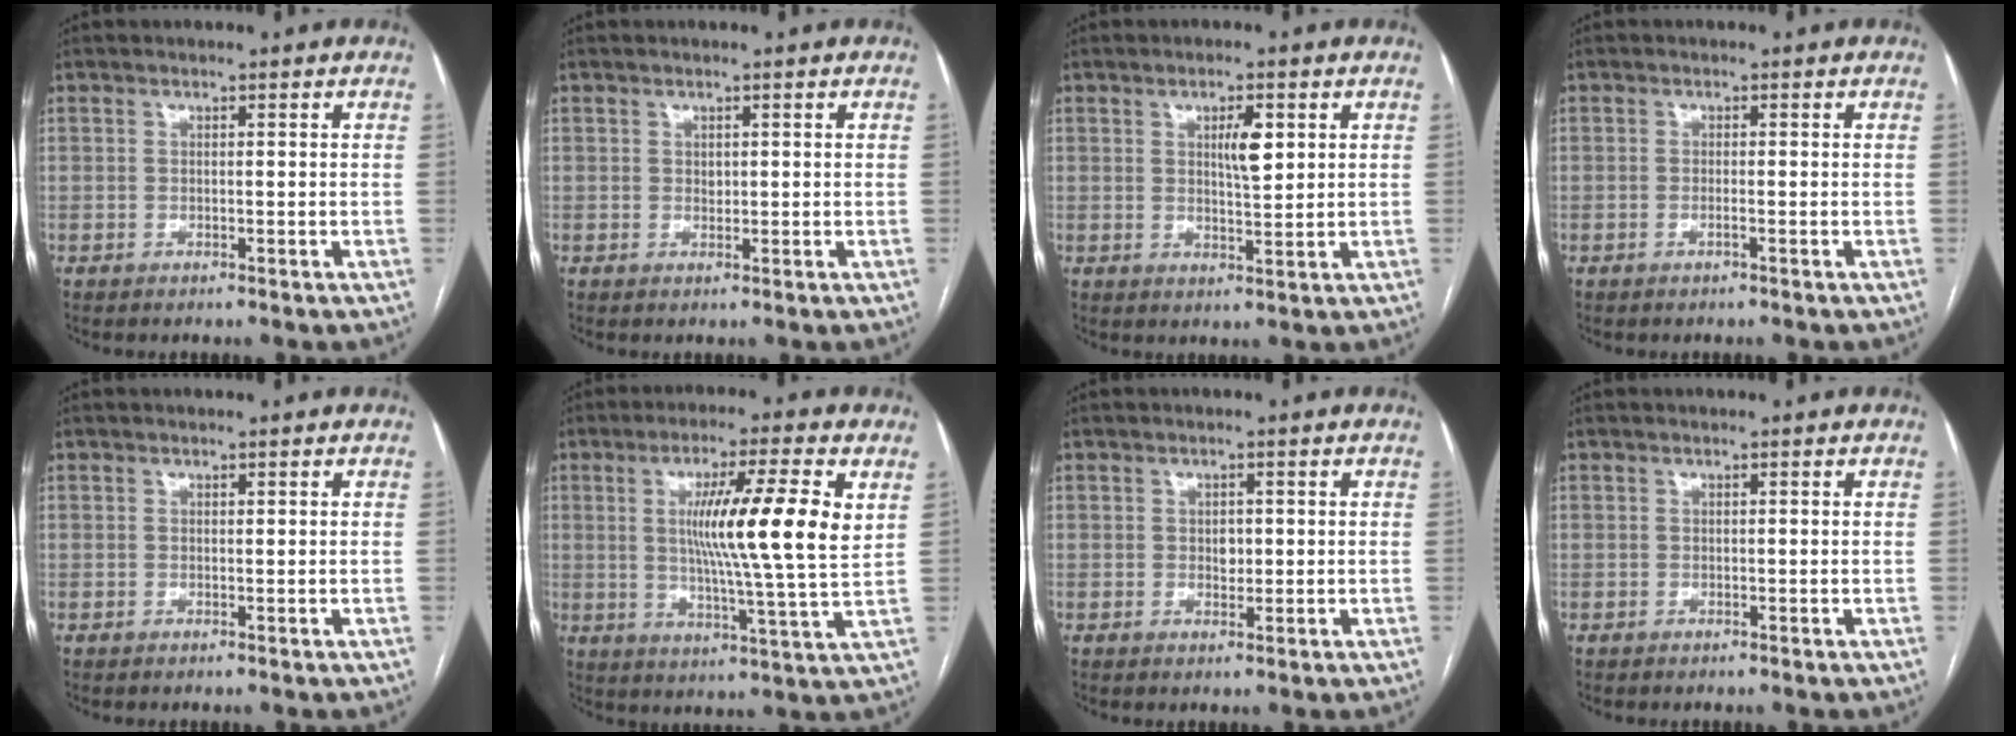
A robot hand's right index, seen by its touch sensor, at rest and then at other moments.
{"total": 0.7, "force": [0.2, 0.5, 0.4], "torque": [-0.005, -0.001, 0.005]}
{"total": 4.1, "force": [1.4, 0.9, 3.7], "torque": [-0.062, 0.000, 0.024]}
{"total": 0.8, "force": [-0.4, 0.0, 0.7], "torque": [-0.015, 0.000, -0.006]}
{"total": 0.0}
{"total": 14.1, "force": [3.4, -0.5, 13.7], "torque": [-0.227, -0.005, 0.049]}
{"total": 1.5, "force": [0.1, 1.0, 1.1], "torque": [-0.015, 0.000, 0.003]}
{"total": 0.0}